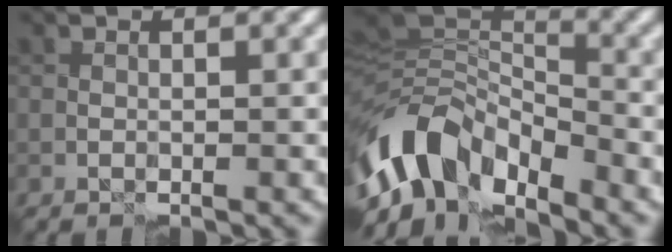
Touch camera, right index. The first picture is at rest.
{"total": 8.8, "force": [-4.9, 5.0, 5.3], "torque": [-0.089, -0.004, -0.095]}